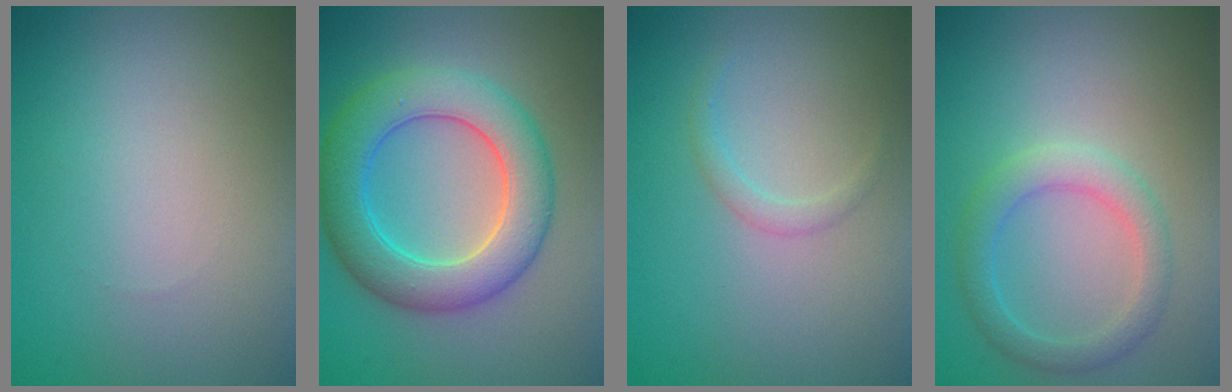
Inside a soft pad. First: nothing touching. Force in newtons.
{"total": 7.4, "press": 7.4, "slide": 0.3}
{"total": 1.1, "press": 1.1, "slide": 0.1}
{"total": 2.8, "press": 2.8, "slide": 0.1}